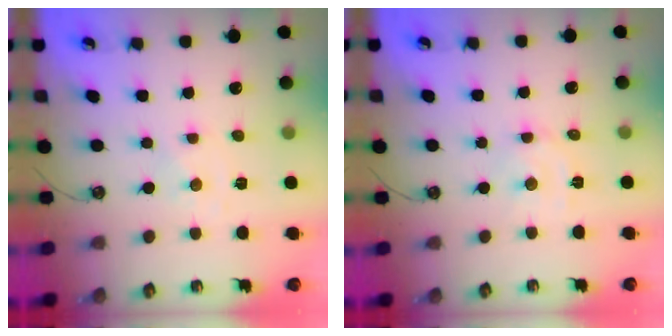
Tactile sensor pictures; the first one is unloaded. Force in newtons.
{"total": 4.2, "press": 4.2, "slide": 0.5}